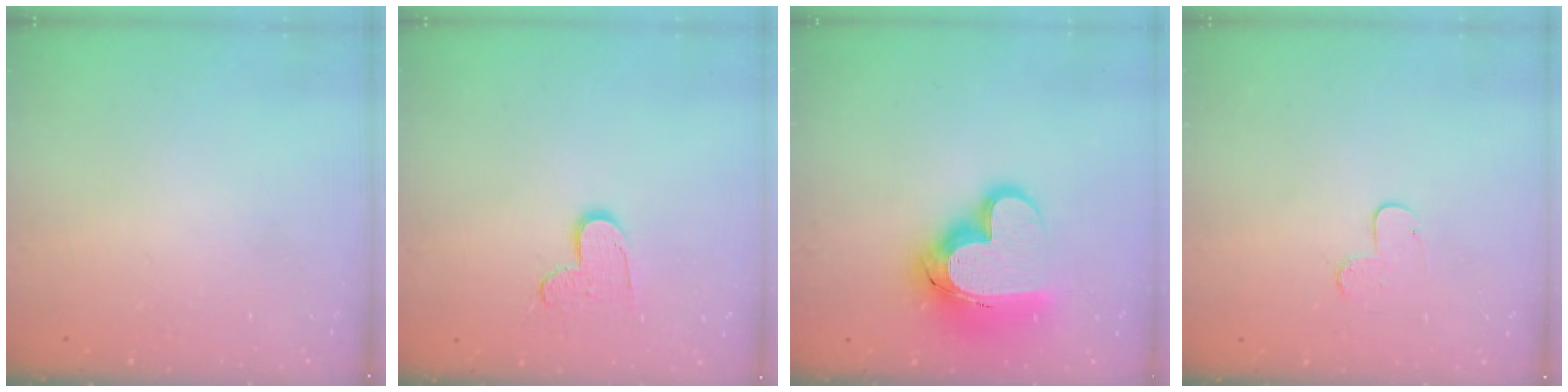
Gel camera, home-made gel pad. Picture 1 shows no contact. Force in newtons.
{"total": 8.2, "press": 8.2, "slide": 0.5}
{"total": 17.3, "press": 17.2, "slide": 1.8}
{"total": 5.2, "press": 5.1, "slide": 0.5}